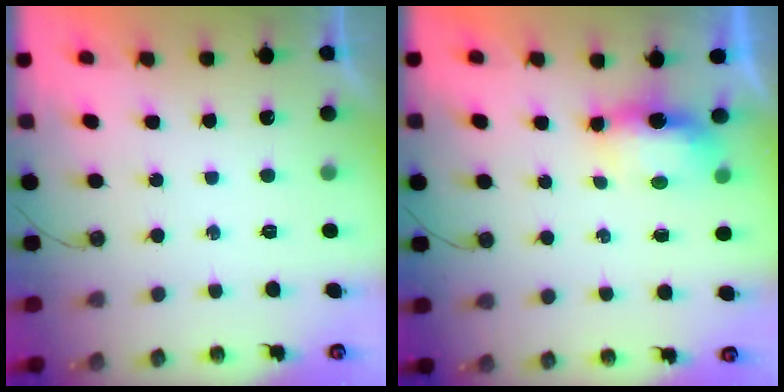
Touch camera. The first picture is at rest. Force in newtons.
{"total": 10.7, "press": 7.2, "slide": 7.9}